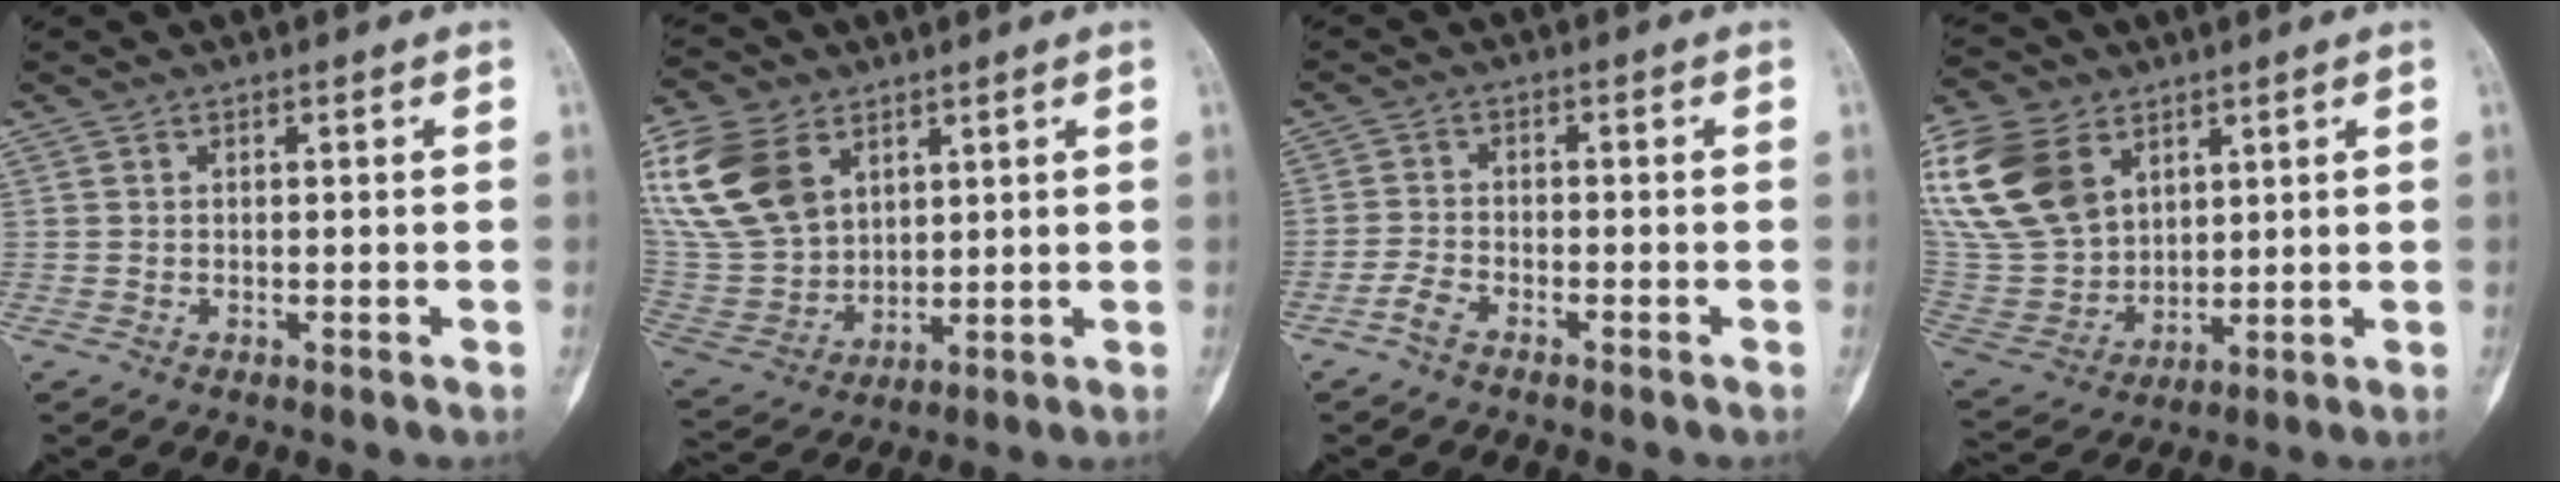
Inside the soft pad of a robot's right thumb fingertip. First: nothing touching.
{"total": 18.7, "force": [8.0, 12.8, 11.0], "torque": [-0.219, -0.018, 0.166]}
{"total": 2.7, "force": [-2.1, 0.9, 1.5], "torque": [-0.034, 0.012, -0.045]}
{"total": 22.0, "force": [9.2, 15.4, 12.9], "torque": [-0.270, -0.011, 0.187]}